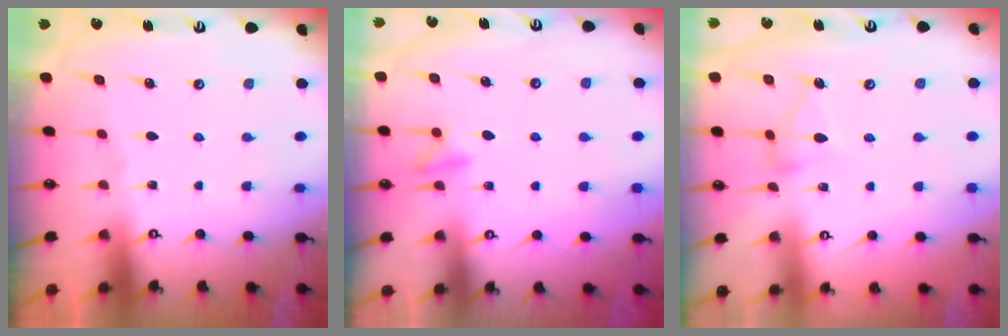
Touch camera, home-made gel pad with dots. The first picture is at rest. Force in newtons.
{"total": 9.0, "press": 8.9, "slide": 1.3}
{"total": 7.4, "press": 7.4, "slide": 0.5}